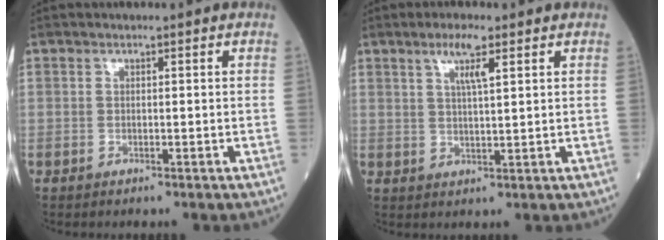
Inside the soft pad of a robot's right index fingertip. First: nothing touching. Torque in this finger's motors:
{"motor_torque": [0.71, 0.51, 0.28, 0.09]}